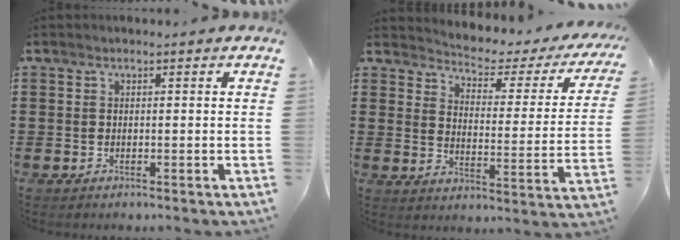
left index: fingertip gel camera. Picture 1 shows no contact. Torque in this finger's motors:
{"motor_torque": [1.70, -0.44, 0.15, 0.01]}